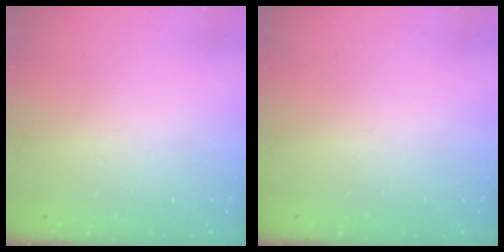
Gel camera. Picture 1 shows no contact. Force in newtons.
{"total": 0.0}